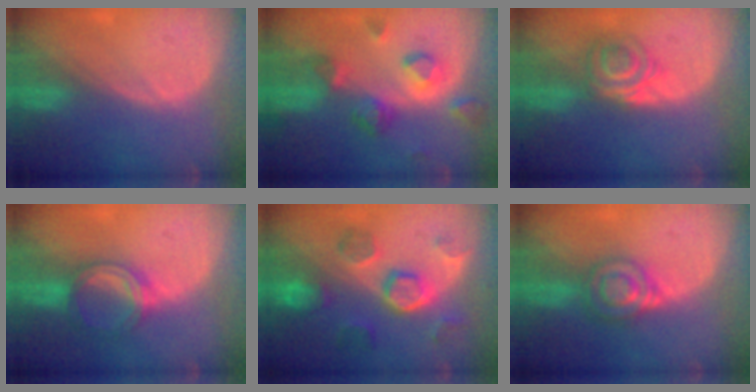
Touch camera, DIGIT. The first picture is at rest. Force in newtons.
{"total": 7.4, "press": 7.3, "slide": 1.1}
{"total": 6.3, "press": 5.4, "slide": 3.2}
{"total": 5.1, "press": 5.1, "slide": 0.3}
{"total": 8.3, "press": 8.2, "slide": 1.2}
{"total": 6.7, "press": 5.7, "slide": 3.4}